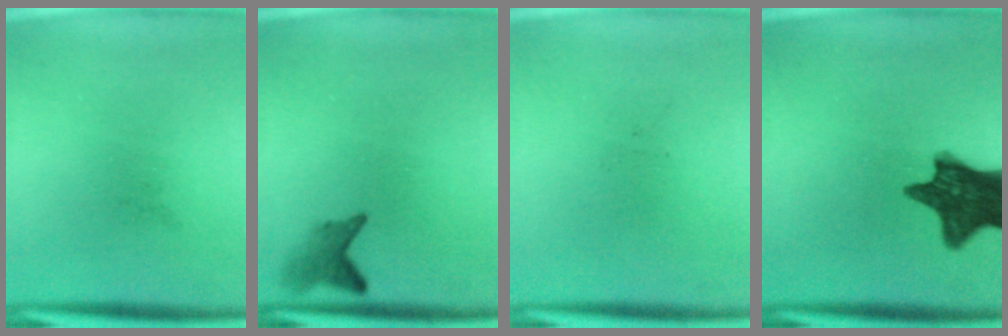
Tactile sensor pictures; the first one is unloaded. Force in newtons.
{"total": 2.4}
{"total": 0.0}
{"total": 12.3}